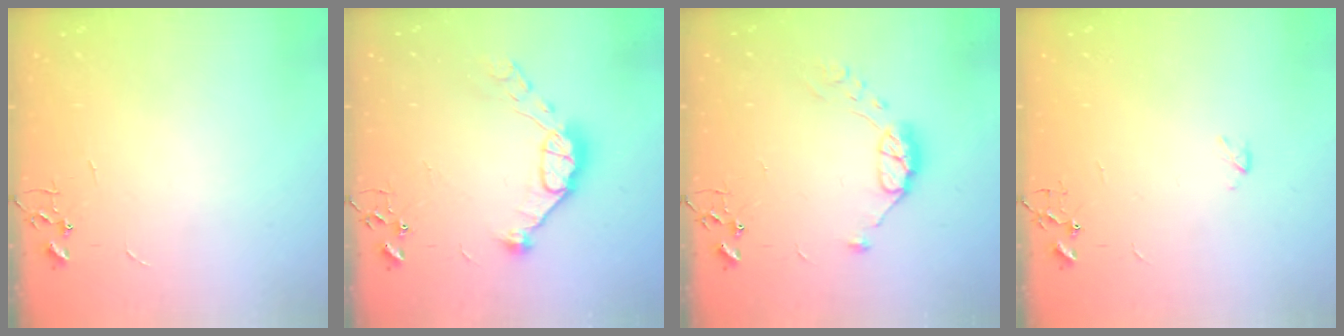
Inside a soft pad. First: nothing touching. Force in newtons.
{"total": 13.0, "press": 12.9, "slide": 1.4}
{"total": 9.7, "press": 9.7, "slide": 0.5}
{"total": 2.3, "press": 2.3, "slide": 0.4}